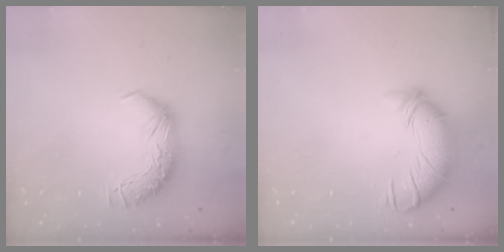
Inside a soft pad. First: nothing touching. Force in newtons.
{"total": 2.8, "press": 1.5, "slide": 2.3}